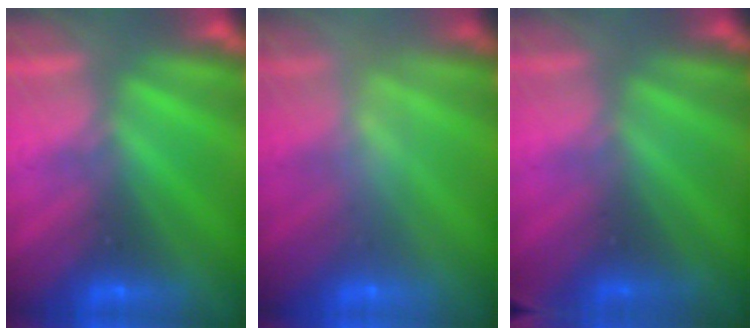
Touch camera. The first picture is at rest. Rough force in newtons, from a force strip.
{"total": 2.3}
{"total": 2.8}